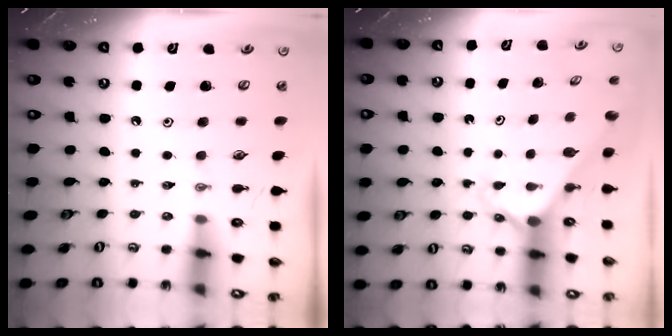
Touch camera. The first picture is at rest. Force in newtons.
{"total": 2.3, "press": 2.3, "slide": 0.1}